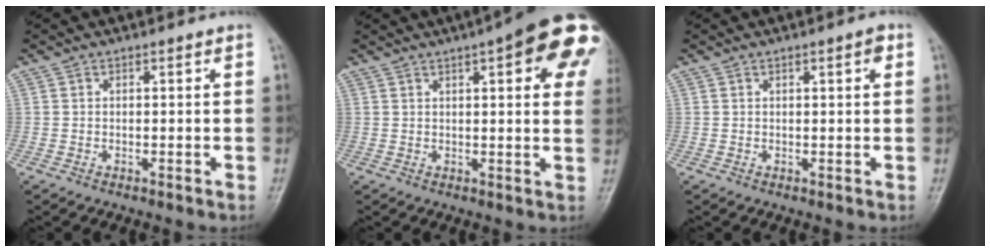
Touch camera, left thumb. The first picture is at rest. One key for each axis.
{"total": 18.1, "fx": 7.4, "fy": 5.2, "fz": 15.7, "tx": -0.182, "ty": -0.001, "tz": 0.085}
{"total": 1.8, "fx": 0.7, "fy": 0.4, "fz": 1.6, "tx": -0.021, "ty": 0.001, "tz": 0.010}